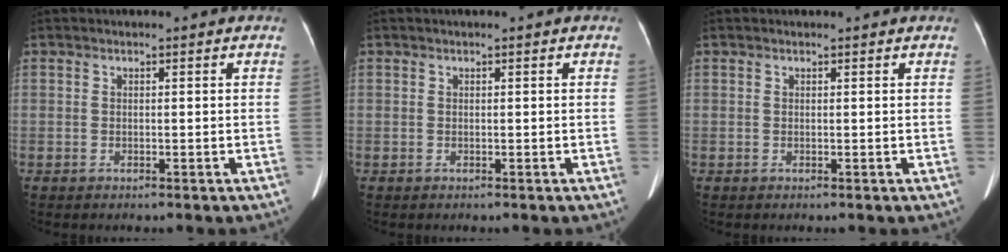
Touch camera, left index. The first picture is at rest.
{"total": 0.0}
{"total": 0.6, "force": [0.6, 0.2, 0.1], "torque": [-0.007, 0.007, 0.007]}